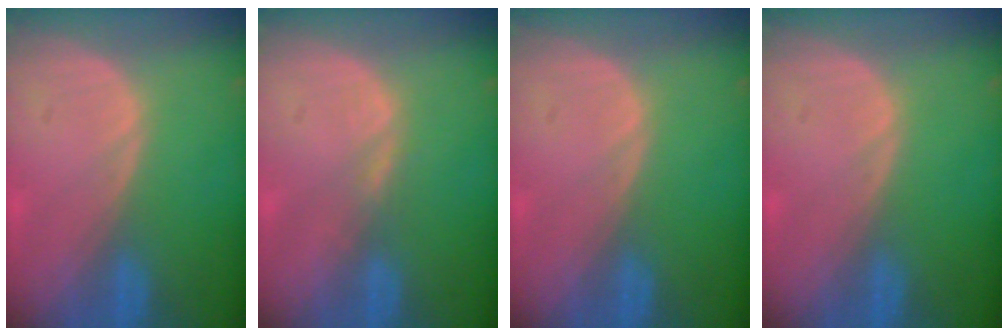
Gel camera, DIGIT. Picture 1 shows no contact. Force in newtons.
{"total": 1.1, "press": 1.1, "slide": 0.2}
{"total": 0.0}
{"total": 0.0}